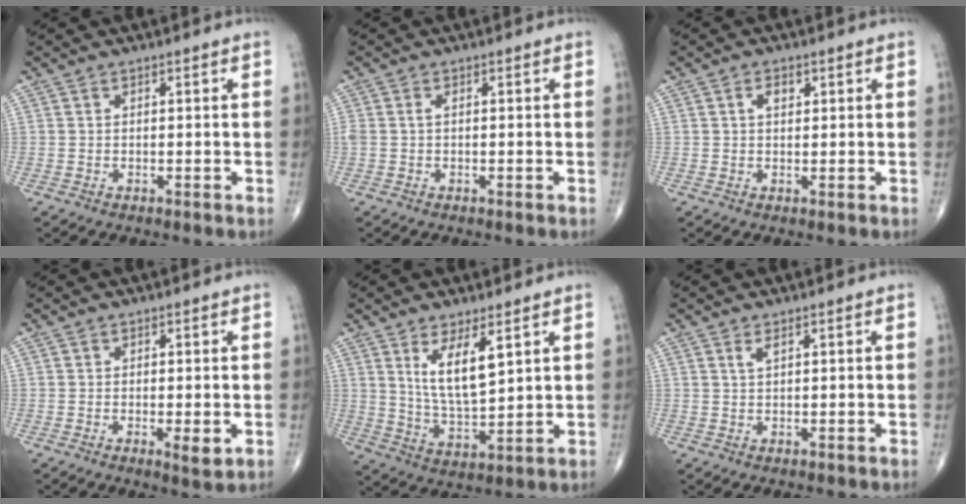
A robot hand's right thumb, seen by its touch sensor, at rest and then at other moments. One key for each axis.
{"total": 1.4, "fx": 0.2, "fy": 0.8, "fz": 1.2, "tx": -0.036, "ty": 0.009, "tz": 0.006}
{"total": 2.3, "fx": 0.9, "fy": 1.4, "fz": 1.6, "tx": -0.022, "ty": -0.001, "tz": 0.012}
{"total": 2.6, "fx": -0.5, "fy": 0.8, "fz": 2.4, "tx": -0.043, "ty": -0.010, "tz": -0.009}
{"total": 9.4, "fx": 4.2, "fy": 3.1, "fz": 7.8, "tx": -0.131, "ty": -0.038, "tz": 0.090}
{"total": 1.3, "fx": 0.8, "fy": 0.4, "fz": 1.0, "tx": -0.020, "ty": 0.001, "tz": 0.017}